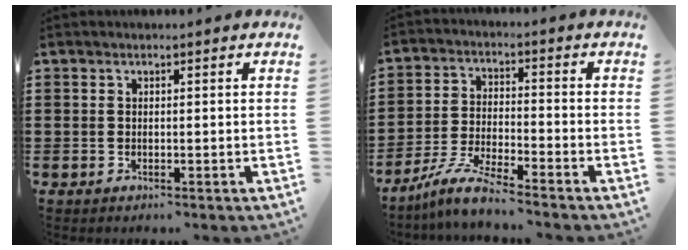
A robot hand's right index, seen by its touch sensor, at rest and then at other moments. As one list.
[{"total": 6.5, "force": [-5.9, -0.1, 2.8], "torque": [-0.071, -0.009, -0.117]}]